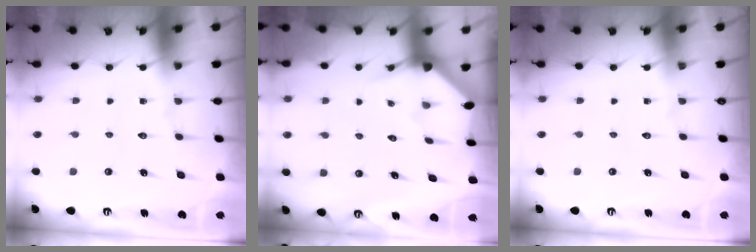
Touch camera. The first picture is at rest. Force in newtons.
{"total": 2.8, "press": 2.8, "slide": 0.2}
{"total": 0.0}